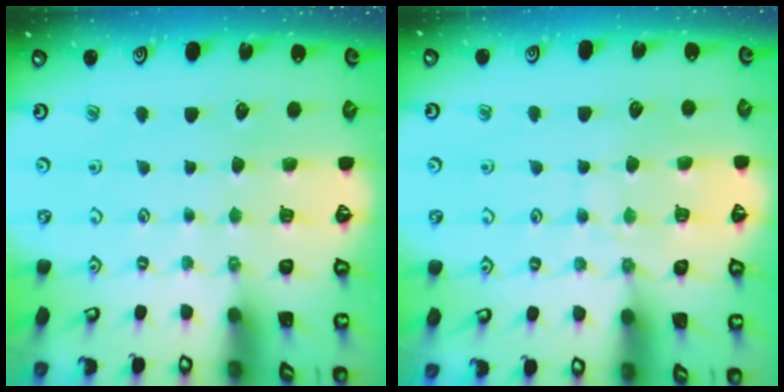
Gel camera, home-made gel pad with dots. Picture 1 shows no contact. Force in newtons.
{"total": 8.7, "press": 8.7, "slide": 0.8}